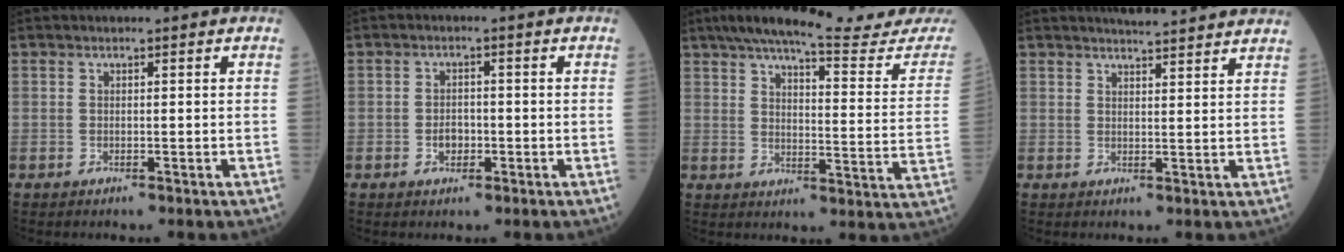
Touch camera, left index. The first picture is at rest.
{"total": 2.3, "force": [-0.9, 1.6, 1.5], "torque": [-0.026, 0.004, -0.014]}
{"total": 22.8, "force": [20.9, 0.5, 9.0], "torque": [-0.126, -0.068, 0.261]}
{"total": 8.2, "force": [7.7, 0.3, 2.8], "torque": [-0.042, 0.015, 0.088]}